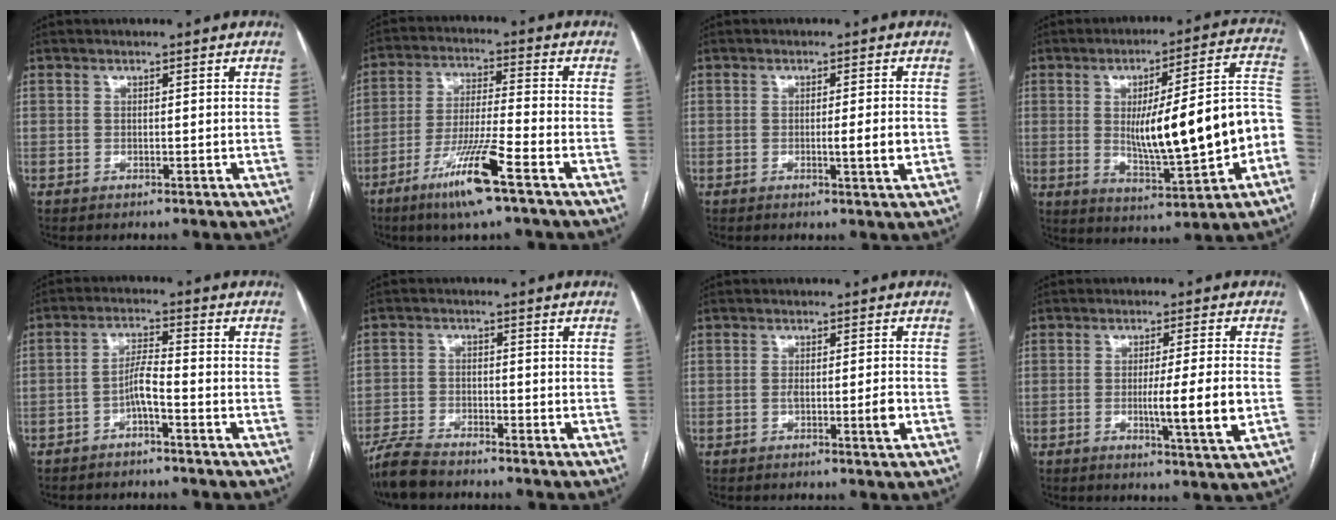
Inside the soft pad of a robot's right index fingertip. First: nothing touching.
{"total": 11.5, "force": [-6.5, -0.2, 9.5], "torque": [-0.186, -0.023, -0.122]}
{"total": 3.7, "force": [-0.7, -0.3, 3.6], "torque": [-0.055, -0.006, -0.010]}
{"total": 19.4, "force": [-2.3, 3.0, 19.0], "torque": [-0.257, 0.022, -0.021]}
{"total": 3.9, "force": [-2.0, 0.3, 3.3], "torque": [-0.063, 0.008, -0.040]}
{"total": 4.7, "force": [-4.3, 1.1, 1.6], "torque": [-0.034, -0.012, -0.084]}
{"total": 4.6, "force": [-1.4, -0.2, 4.3], "torque": [-0.071, -0.006, -0.020]}
{"total": 8.2, "force": [-1.5, -0.8, 8.0], "torque": [-0.128, -0.019, -0.025]}